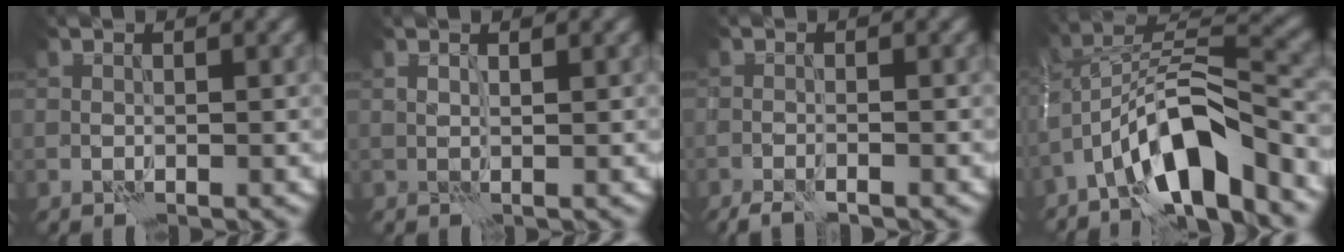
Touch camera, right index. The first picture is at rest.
{"total": 1.4, "force": [1.0, -0.8, -0.5], "torque": [0.005, -0.001, 0.021]}
{"total": 2.1, "force": [-1.9, 0.0, 1.0], "torque": [-0.023, 0.000, -0.031]}
{"total": 9.4, "force": [-5.6, 2.6, 7.1], "torque": [-0.119, 0.016, -0.106]}